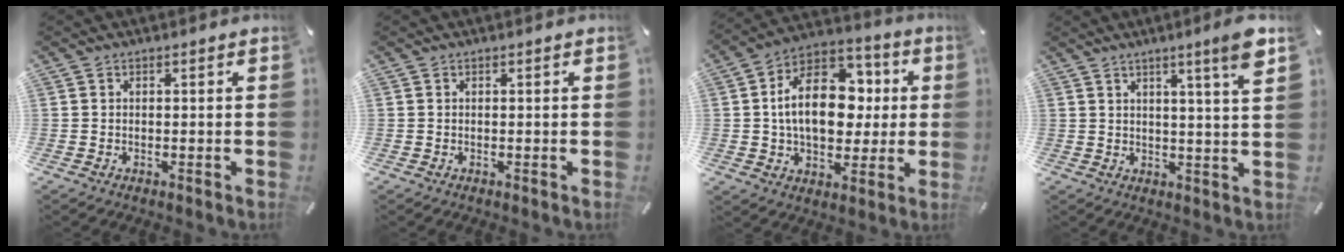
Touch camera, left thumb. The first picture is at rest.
{"total": 0.0}
{"total": 18.1, "force": [1.2, 12.6, 12.9], "torque": [-0.226, 0.003, 0.019]}
{"total": 7.9, "force": [4.6, -0.5, 6.4], "torque": [-0.100, -0.024, 0.067]}